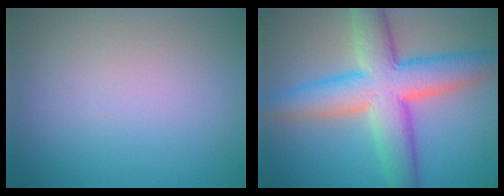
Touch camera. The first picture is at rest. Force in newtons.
{"total": 9.5, "press": 9.5, "slide": 0.4}